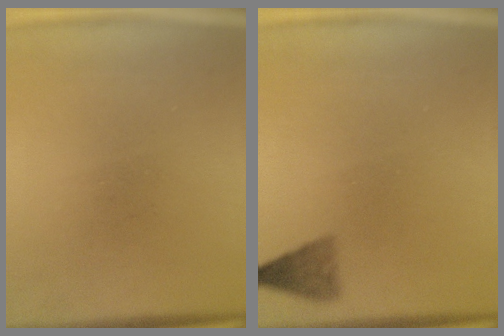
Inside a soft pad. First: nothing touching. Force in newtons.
{"total": 2.5}